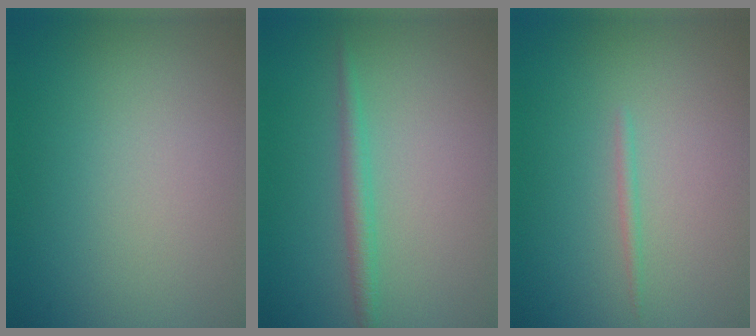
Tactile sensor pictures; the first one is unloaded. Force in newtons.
{"total": 1.7, "press": 1.7, "slide": 0.1}
{"total": 0.7, "press": 0.7, "slide": 0.1}